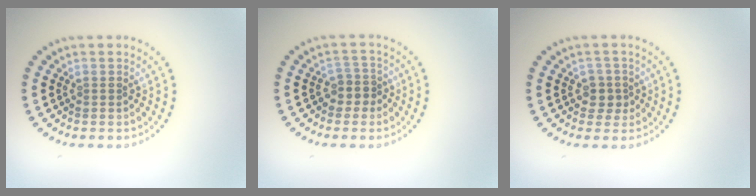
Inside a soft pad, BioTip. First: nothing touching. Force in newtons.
{"total": 1.9, "press": 1.5, "slide": 1.1}
{"total": 1.8, "press": 1.5, "slide": 1.0}